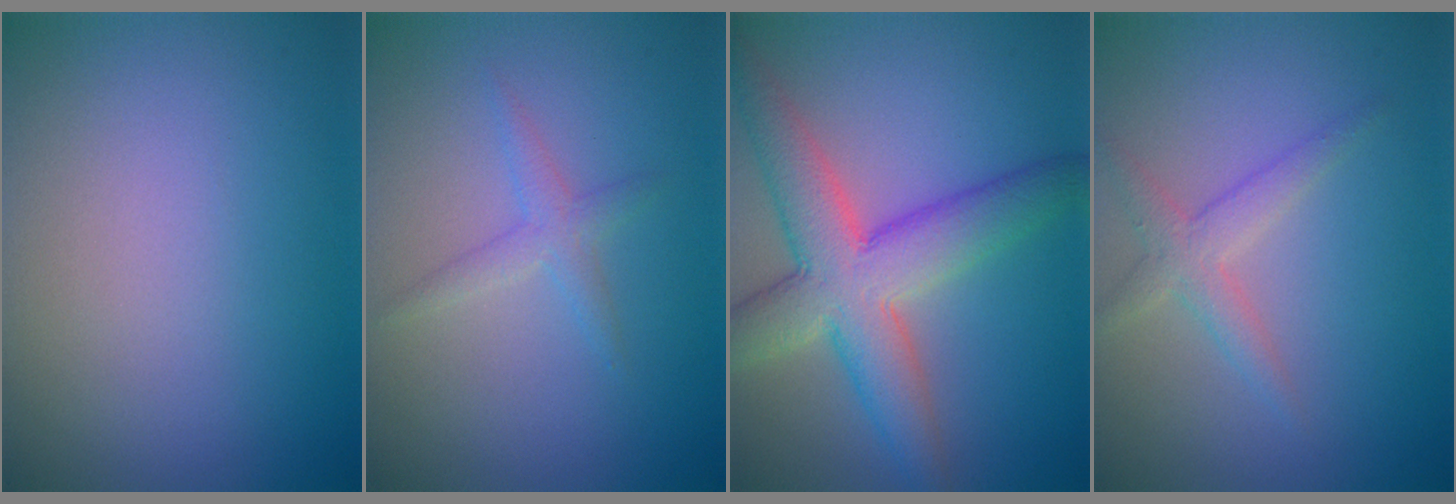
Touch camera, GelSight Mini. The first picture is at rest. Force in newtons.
{"total": 1.6, "press": 1.6, "slide": 0.1}
{"total": 7.8, "press": 7.8, "slide": 0.3}
{"total": 2.3, "press": 2.3, "slide": 0.1}